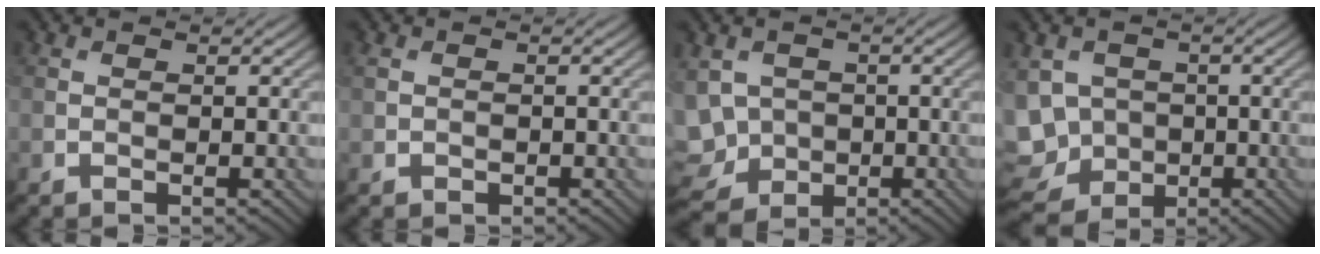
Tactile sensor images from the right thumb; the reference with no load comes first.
{"total": 1.3, "force": [0.2, 1.2, 0.5], "torque": [-0.014, -0.005, 0.004]}
{"total": 7.3, "force": [-0.6, 6.1, 4.0], "torque": [-0.118, -0.015, -0.012]}
{"total": 9.9, "force": [-1.1, 8.4, 5.2], "torque": [-0.147, -0.020, -0.027]}